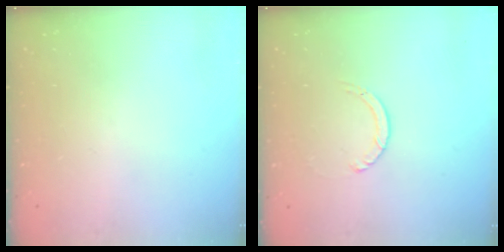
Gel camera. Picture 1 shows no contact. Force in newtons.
{"total": 1.1, "press": 1.1, "slide": 0.1}